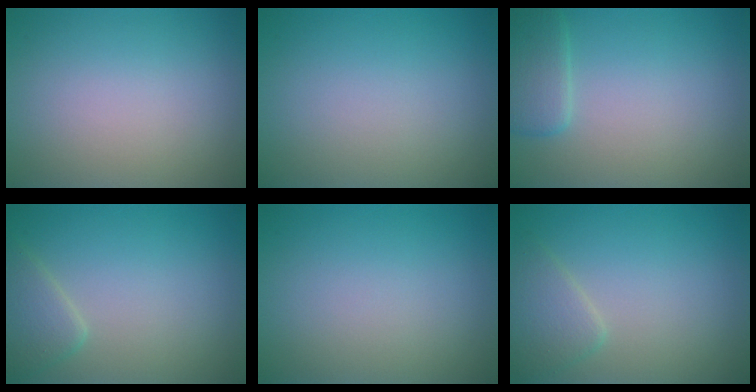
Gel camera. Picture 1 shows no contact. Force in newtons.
{"total": 0.0}
{"total": 2.5, "press": 2.5, "slide": 0.2}
{"total": 2.2, "press": 2.2, "slide": 0.2}
{"total": 0.0}
{"total": 2.3, "press": 2.3, "slide": 0.0}